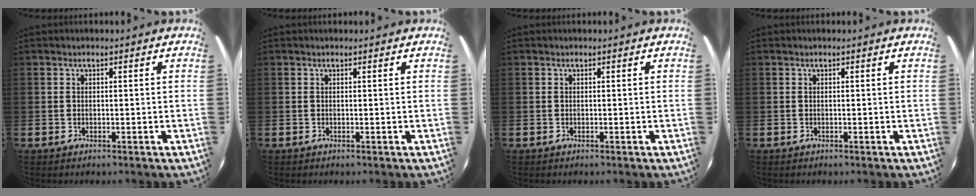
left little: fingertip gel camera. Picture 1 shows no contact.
{"total": 0.0}
{"total": 0.0}
{"total": 0.0}